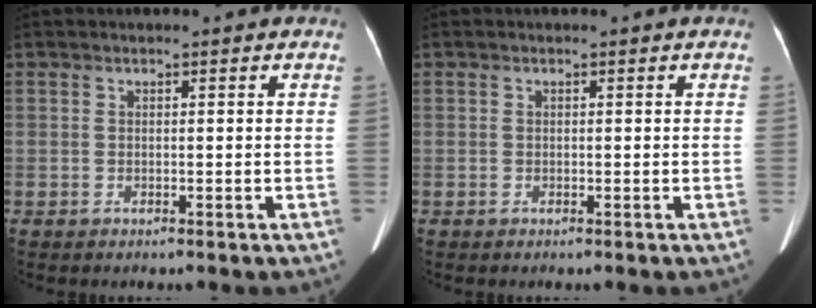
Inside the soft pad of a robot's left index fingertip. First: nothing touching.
{"total": 0.0}